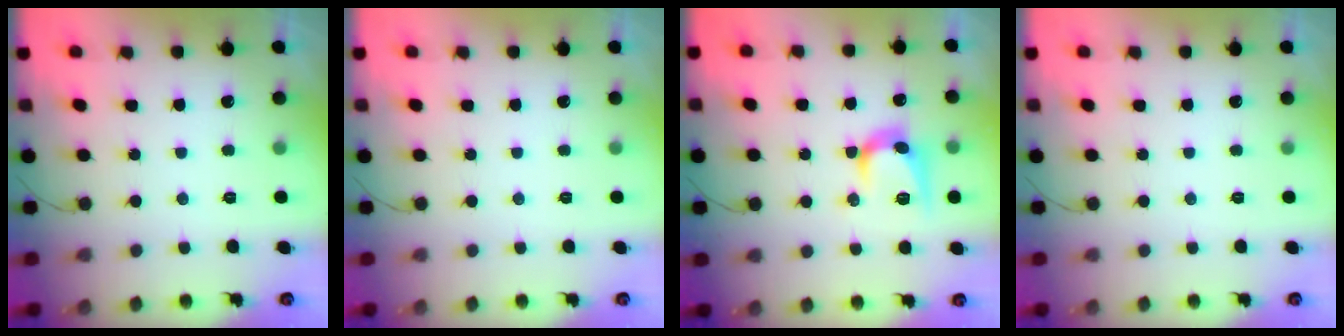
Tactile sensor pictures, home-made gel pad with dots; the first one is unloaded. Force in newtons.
{"total": 0.0}
{"total": 11.1, "press": 11.1, "slide": 0.6}
{"total": 0.0}